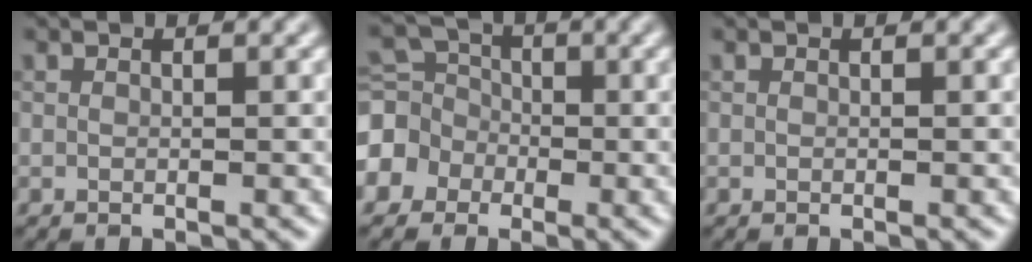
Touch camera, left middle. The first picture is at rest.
{"total": 5.0, "force": [-1.5, 4.5, 1.7], "torque": [-0.019, 0.015, -0.051]}
{"total": 0.0}